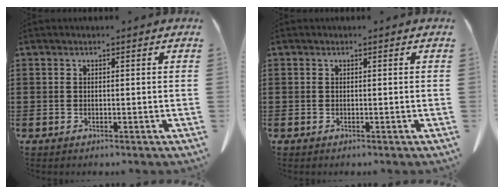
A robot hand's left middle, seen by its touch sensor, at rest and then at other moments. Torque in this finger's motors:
{"motor_torque": [-0.72, -0.21, 0.09, 0.02]}